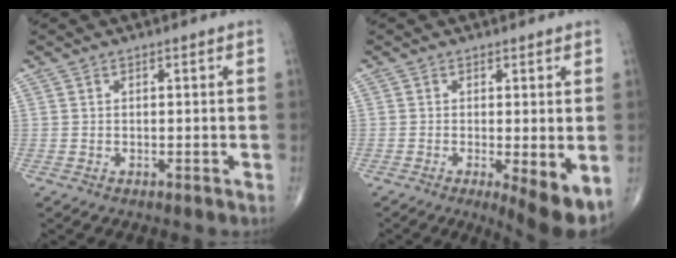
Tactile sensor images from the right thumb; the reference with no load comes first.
{"total": 6.4, "force": [-1.6, 1.5, 6.1], "torque": [-0.089, -0.020, -0.025]}